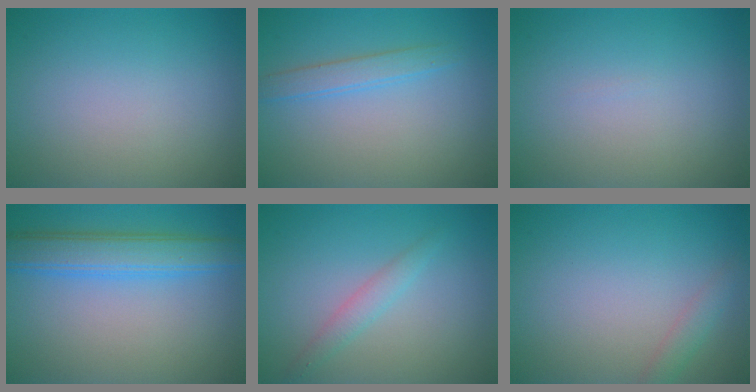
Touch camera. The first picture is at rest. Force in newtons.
{"total": 1.9, "press": 1.9, "slide": 0.1}
{"total": 0.0}
{"total": 4.9, "press": 4.9, "slide": 0.1}
{"total": 1.6, "press": 1.6, "slide": 0.1}
{"total": 1.4, "press": 1.4, "slide": 0.0}